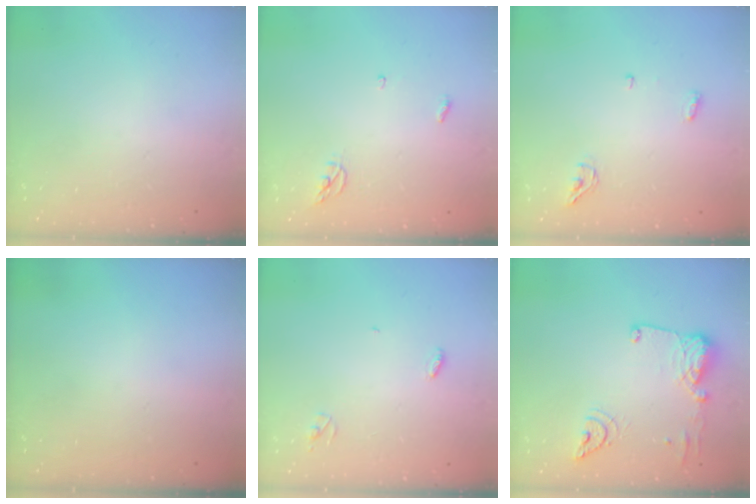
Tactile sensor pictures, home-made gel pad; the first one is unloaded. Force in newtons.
{"total": 3.5, "press": 3.5, "slide": 0.3}
{"total": 4.3, "press": 4.0, "slide": 1.4}
{"total": 0.0}
{"total": 3.3, "press": 3.2, "slide": 0.3}
{"total": 14.2, "press": 14.0, "slide": 1.8}